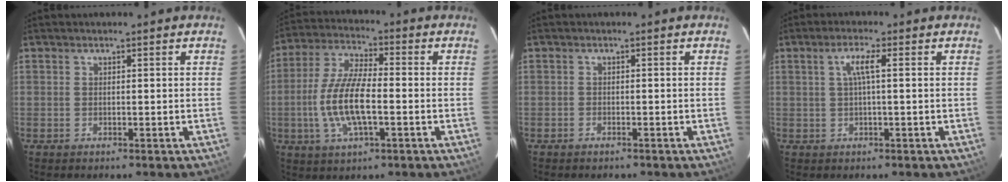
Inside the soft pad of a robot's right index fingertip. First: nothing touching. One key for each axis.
{"total": 12.1, "fx": -2.6, "fy": 4.1, "fz": 11.1, "tx": -0.232, "ty": -0.001, "tz": -0.051}
{"total": 1.4, "fx": -1.1, "fy": 0.8, "fz": 0.3, "tx": -0.010, "ty": 0.001, "tz": -0.018}
{"total": 3.2, "fx": 0.5, "fy": 0.1, "fz": 3.1, "tx": -0.062, "ty": 0.005, "tz": 0.010}